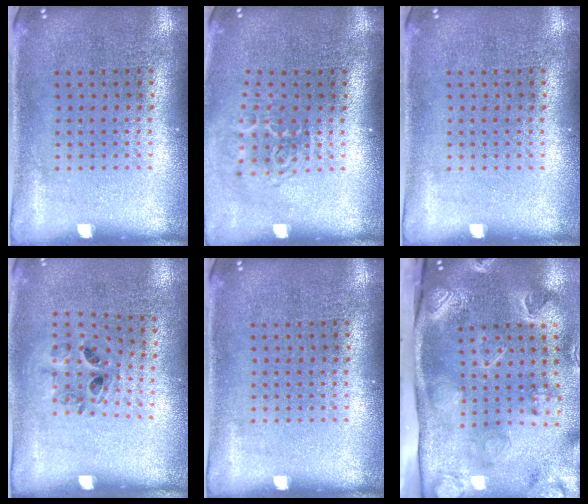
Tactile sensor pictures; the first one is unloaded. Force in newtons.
{"total": 1.8, "press": 1.2, "slide": 1.4}
{"total": 0.0}
{"total": 1.0, "press": 0.8, "slide": 0.5}
{"total": 0.0}
{"total": 3.4, "press": 3.0, "slide": 1.6}